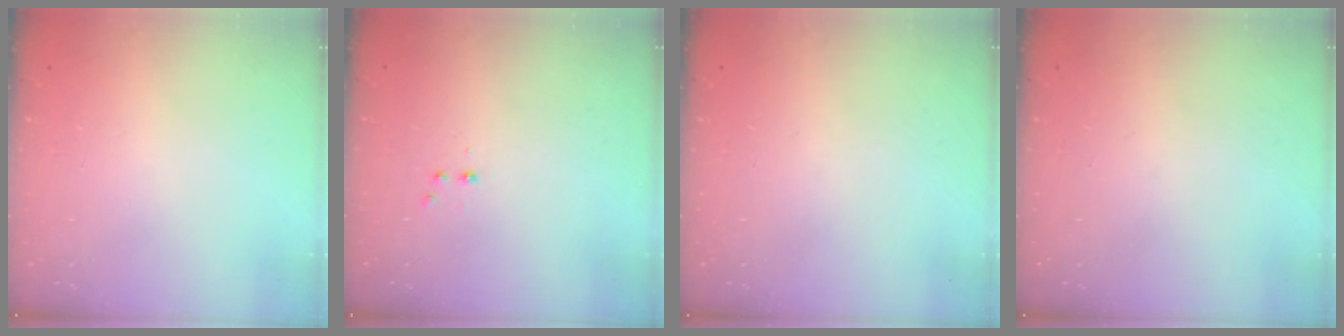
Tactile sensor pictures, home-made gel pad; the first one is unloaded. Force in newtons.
{"total": 2.3, "press": 2.1, "slide": 0.9}
{"total": 0.0}
{"total": 0.0}